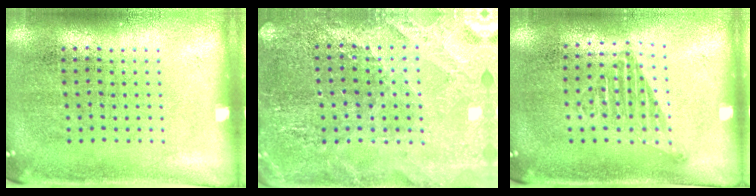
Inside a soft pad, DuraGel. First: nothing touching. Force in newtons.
{"total": 2.8, "press": 2.8, "slide": 0.2}
{"total": 1.1, "press": 1.0, "slide": 0.6}